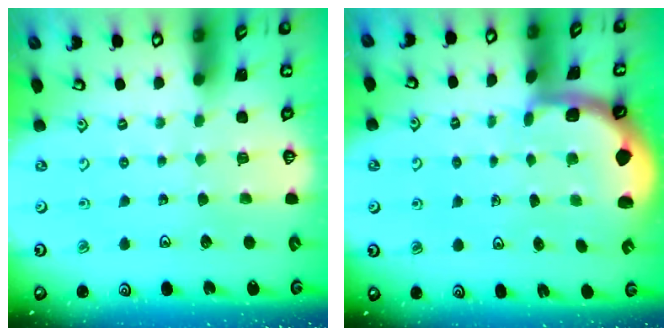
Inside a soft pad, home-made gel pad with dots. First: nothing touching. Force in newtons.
{"total": 1.5, "press": 1.5, "slide": 0.2}